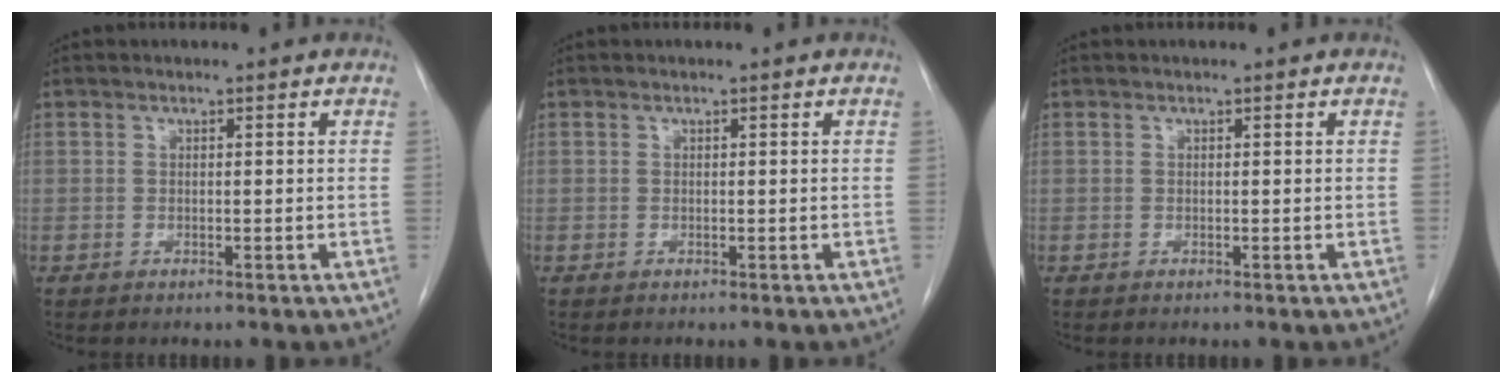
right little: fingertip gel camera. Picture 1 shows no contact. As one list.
[{"total": 0.0}, {"total": 0.0}]